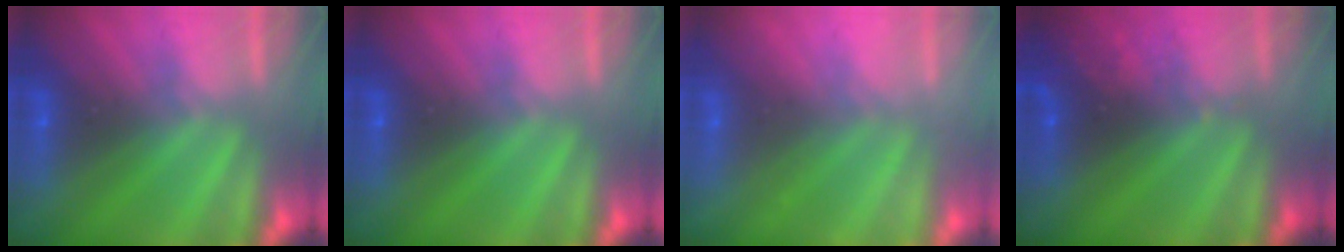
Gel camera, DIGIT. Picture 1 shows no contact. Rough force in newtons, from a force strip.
{"total": 0.0}
{"total": 2.3}
{"total": 2.8}